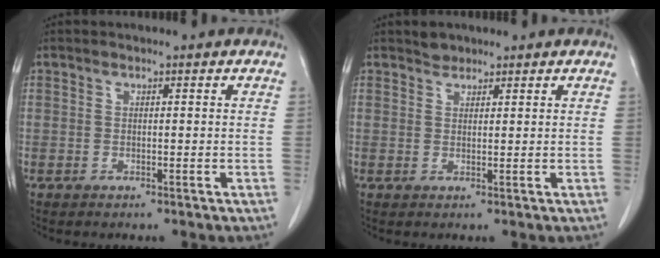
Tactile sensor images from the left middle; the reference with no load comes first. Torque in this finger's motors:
{"motor_torque": [-0.02, 0.02, -0.07, 0.00]}